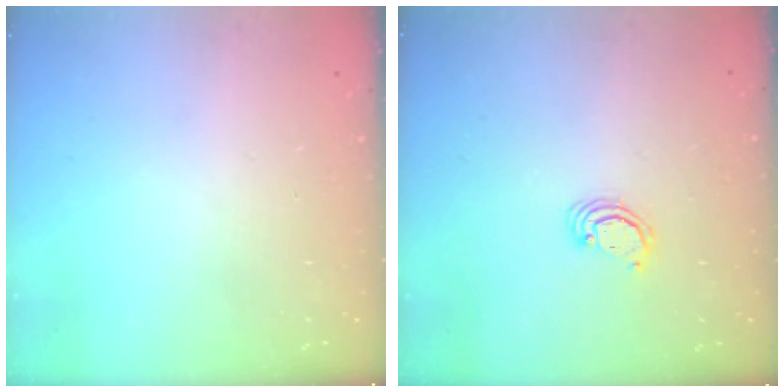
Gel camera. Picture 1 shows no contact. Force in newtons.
{"total": 2.3, "press": 2.3, "slide": 0.2}